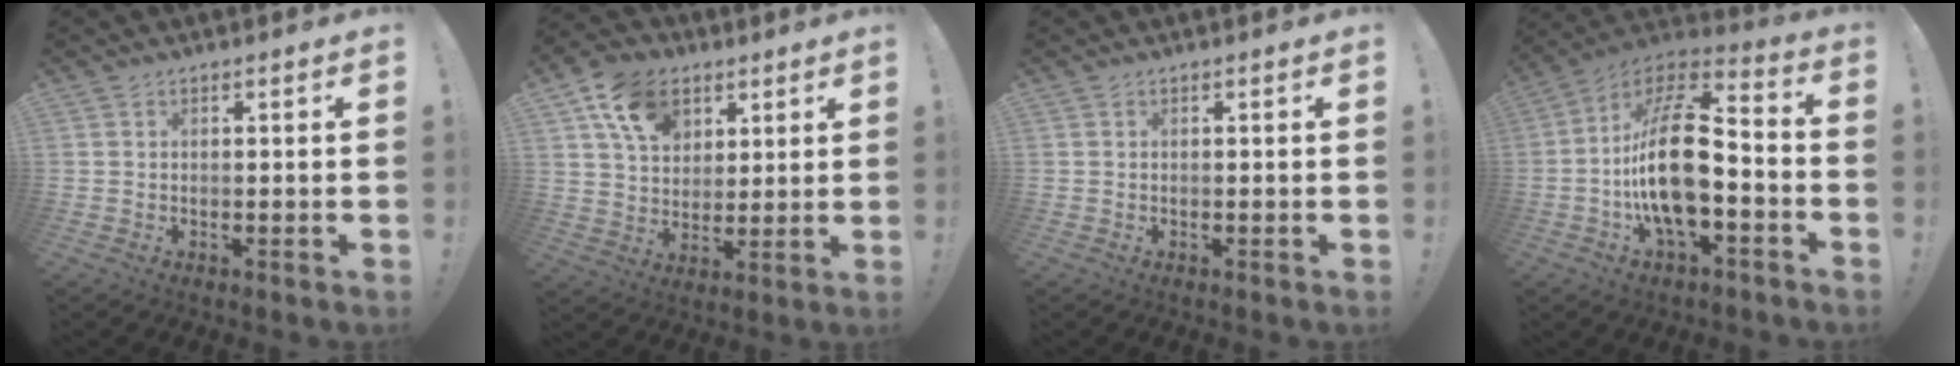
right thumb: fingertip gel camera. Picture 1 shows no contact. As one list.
[{"total": 14.2, "force": [6.6, 10.4, 7.0], "torque": [-0.107, -0.024, 0.129]}, {"total": 0.0}, {"total": 22.1, "force": [-3.8, 10.5, 19.0], "torque": [-0.354, 0.027, -0.063]}]